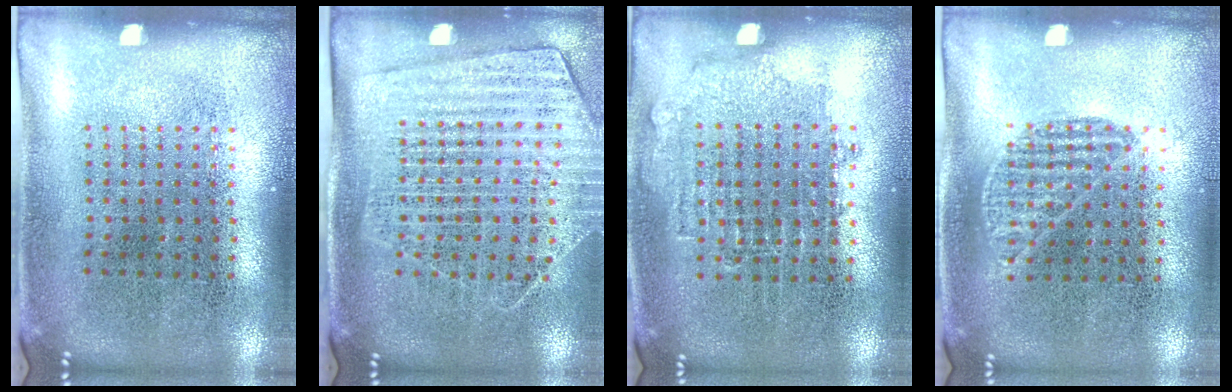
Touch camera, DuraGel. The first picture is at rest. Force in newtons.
{"total": 1.7, "press": 1.5, "slide": 0.8}
{"total": 0.9, "press": 0.8, "slide": 0.4}
{"total": 1.0, "press": 0.7, "slide": 0.7}